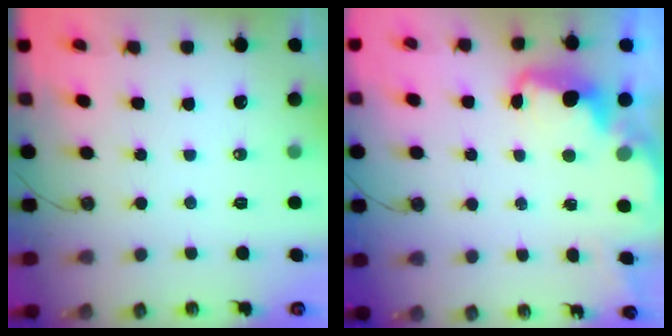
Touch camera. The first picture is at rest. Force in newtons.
{"total": 2.6, "press": 2.5, "slide": 0.7}